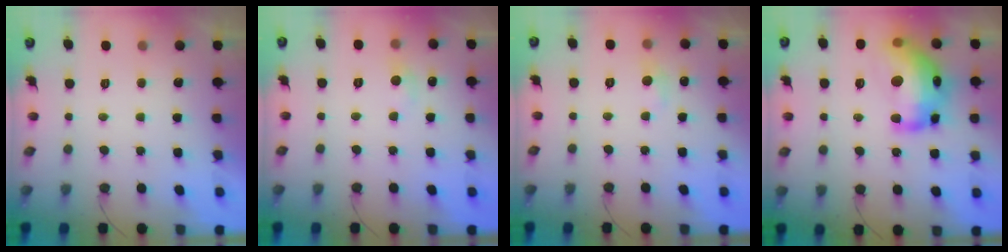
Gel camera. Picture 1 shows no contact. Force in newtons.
{"total": 4.3, "press": 4.3, "slide": 0.5}
{"total": 5.6, "press": 5.5, "slide": 0.8}
{"total": 22.3, "press": 22.3, "slide": 1.2}